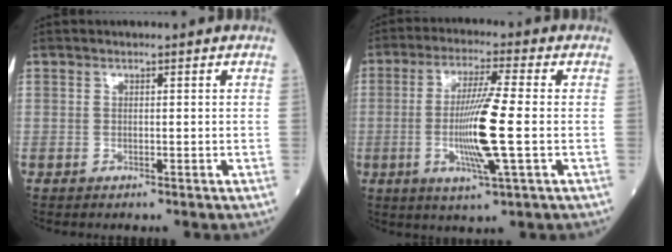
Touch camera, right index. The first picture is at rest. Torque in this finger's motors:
{"motor_torque": [0.40, 0.00, 0.34, 0.21]}